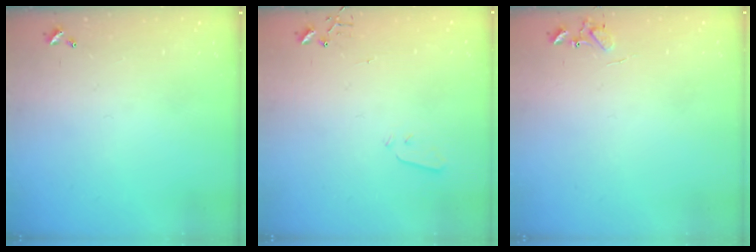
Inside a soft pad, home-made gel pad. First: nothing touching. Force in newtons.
{"total": 3.0, "press": 2.9, "slide": 0.7}
{"total": 7.6, "press": 7.6, "slide": 0.6}